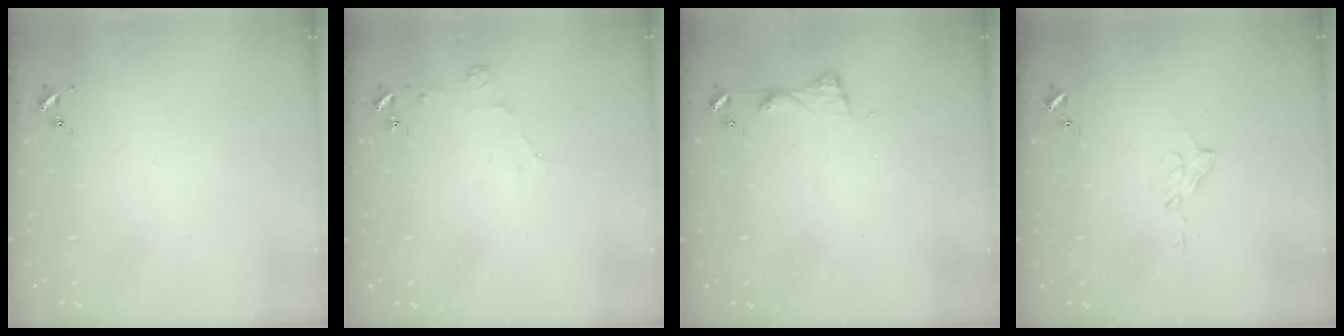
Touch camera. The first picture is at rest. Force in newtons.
{"total": 4.0, "press": 3.9, "slide": 0.5}
{"total": 5.0, "press": 4.9, "slide": 0.6}
{"total": 5.5, "press": 5.5, "slide": 0.5}